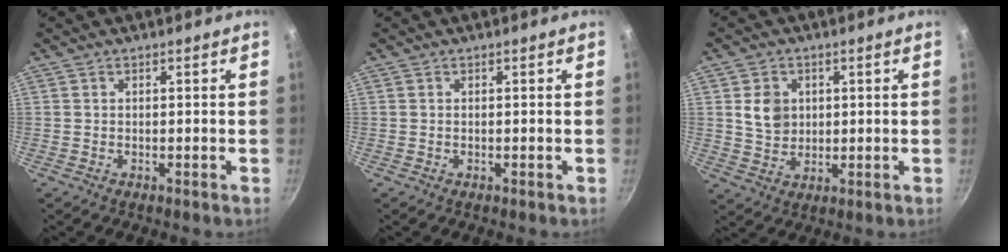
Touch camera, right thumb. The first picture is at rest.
{"total": 0.0}
{"total": 6.5, "force": [1.4, 5.4, 3.3], "torque": [-0.035, -0.006, 0.029]}